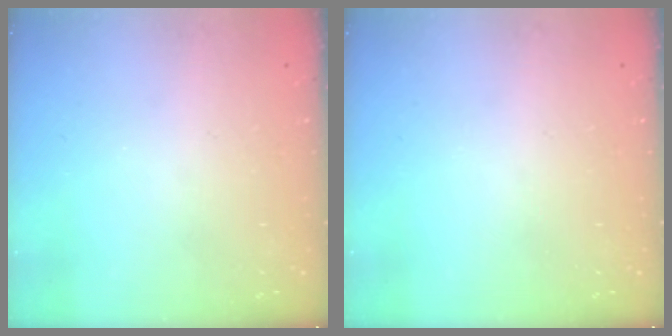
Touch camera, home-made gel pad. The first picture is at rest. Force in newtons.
{"total": 0.0}